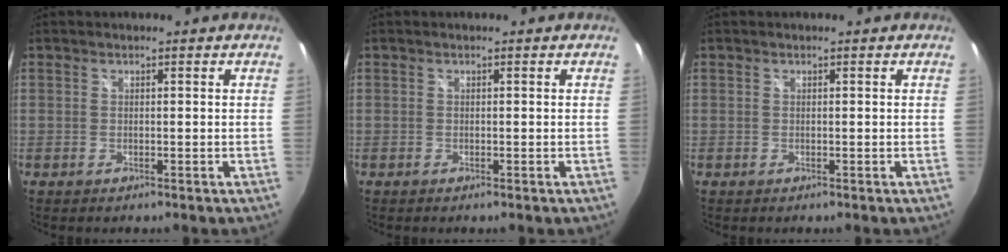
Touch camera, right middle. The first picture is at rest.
{"total": 0.0}
{"total": 0.0}